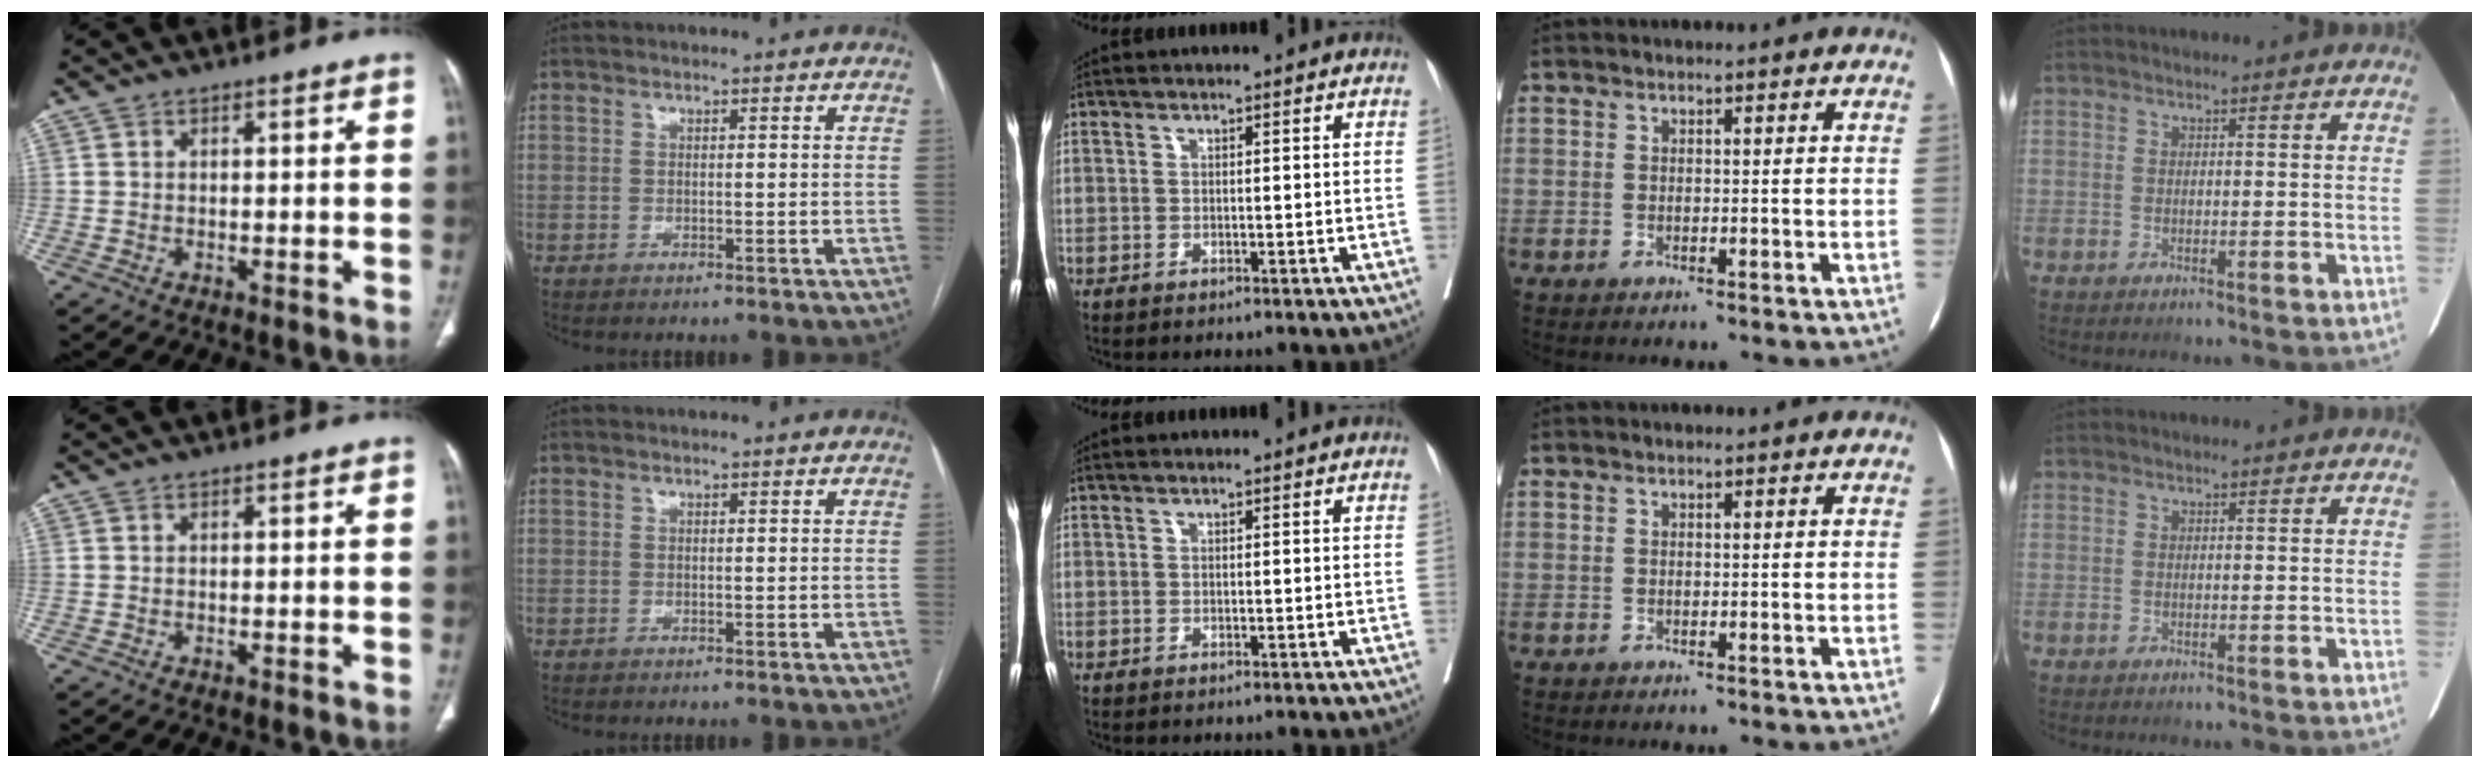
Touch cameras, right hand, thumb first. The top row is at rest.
{}